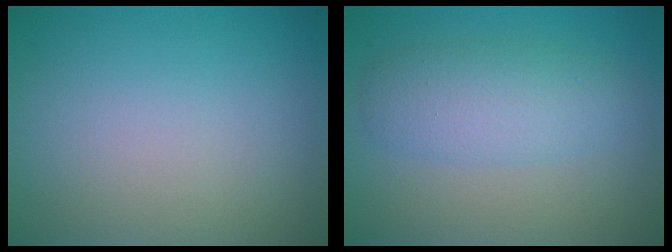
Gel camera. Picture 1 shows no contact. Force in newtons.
{"total": 4.1, "press": 4.1, "slide": 0.2}